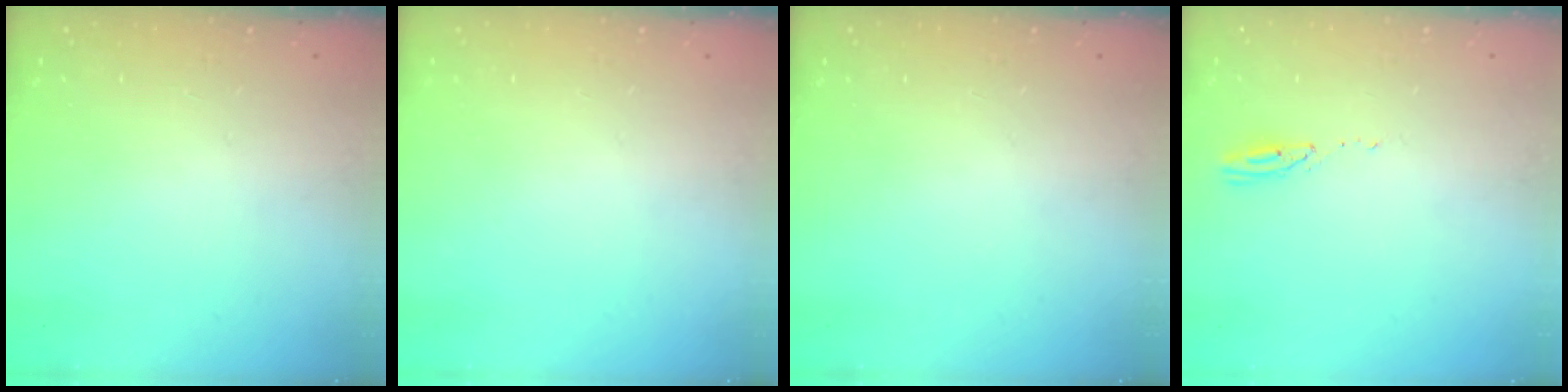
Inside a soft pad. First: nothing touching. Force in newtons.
{"total": 0.0}
{"total": 0.0}
{"total": 3.0, "press": 2.9, "slide": 0.3}